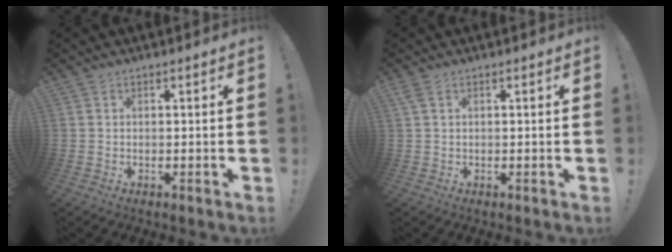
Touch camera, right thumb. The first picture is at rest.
{"total": 1.7, "force": [0.8, 0.6, 1.4], "torque": [-0.029, 0.001, 0.015]}